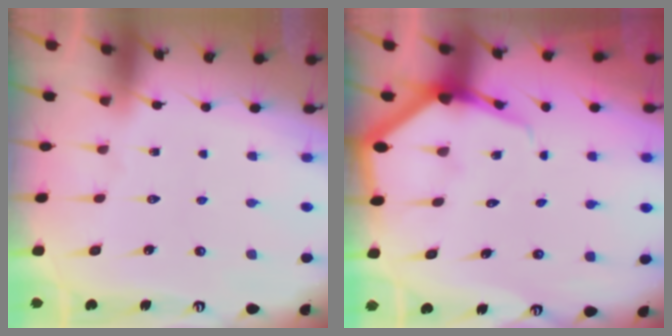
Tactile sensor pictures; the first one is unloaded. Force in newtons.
{"total": 5.6, "press": 5.6, "slide": 0.7}